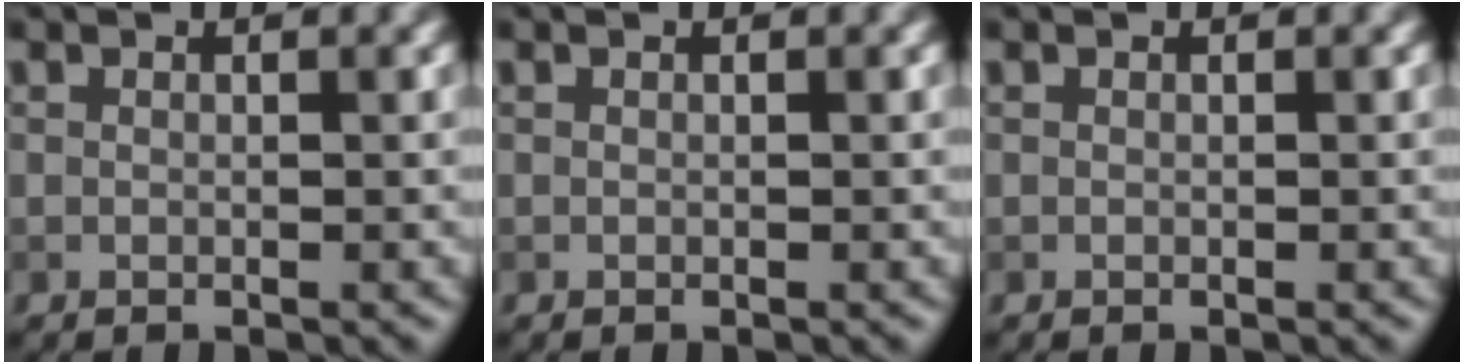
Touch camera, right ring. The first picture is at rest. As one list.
[{"total": 0.0}, {"total": 0.0}]